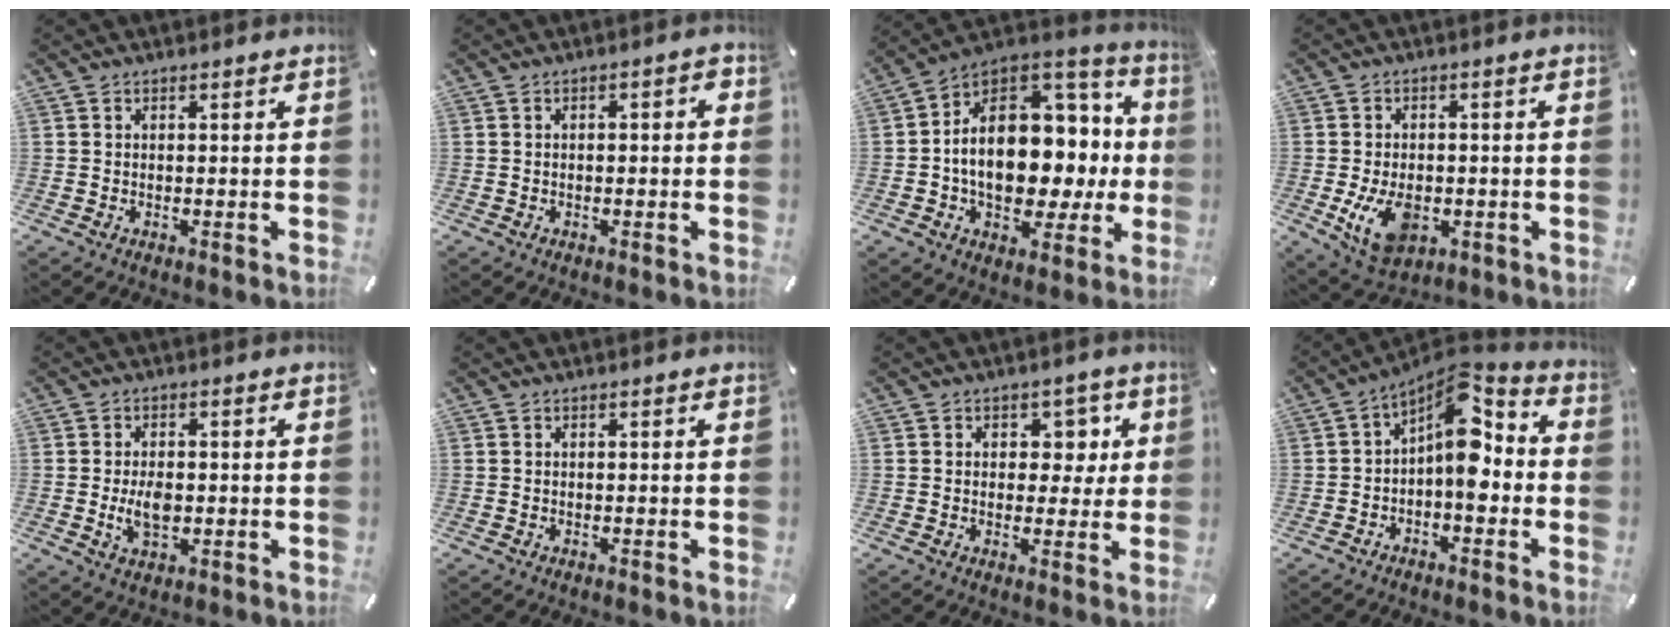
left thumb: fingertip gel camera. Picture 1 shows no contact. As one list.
[{"total": 2.1, "force": [-0.6, 0.9, 1.8], "torque": [-0.030, 0.006, -0.012]}, {"total": 19.2, "force": [-0.4, 13.6, 13.6], "torque": [-0.205, -0.015, 0.003]}, {"total": 9.7, "force": [-2.2, 6.5, 6.9], "torque": [-0.132, -0.001, -0.038]}, {"total": 6.2, "force": [-0.7, 3.7, 4.9], "torque": [-0.103, -0.007, -0.017]}, {"total": 0.0}, {"total": 6.0, "force": [1.4, 5.1, 2.8], "torque": [-0.019, -0.003, 0.018]}, {"total": 11.2, "force": [1.7, 5.9, 9.3], "torque": [-0.151, -0.027, 0.026]}]